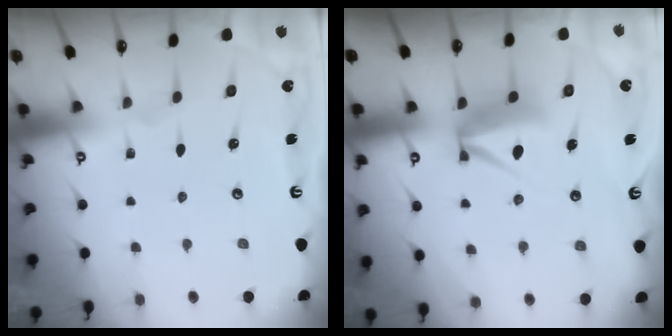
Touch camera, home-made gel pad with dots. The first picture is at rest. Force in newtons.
{"total": 9.9, "press": 9.9, "slide": 0.8}